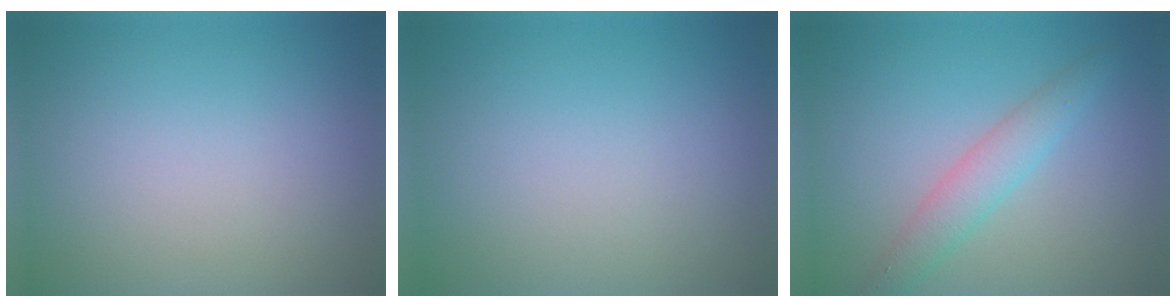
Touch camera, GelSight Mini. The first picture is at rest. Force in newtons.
{"total": 0.0}
{"total": 2.9, "press": 2.9, "slide": 0.1}